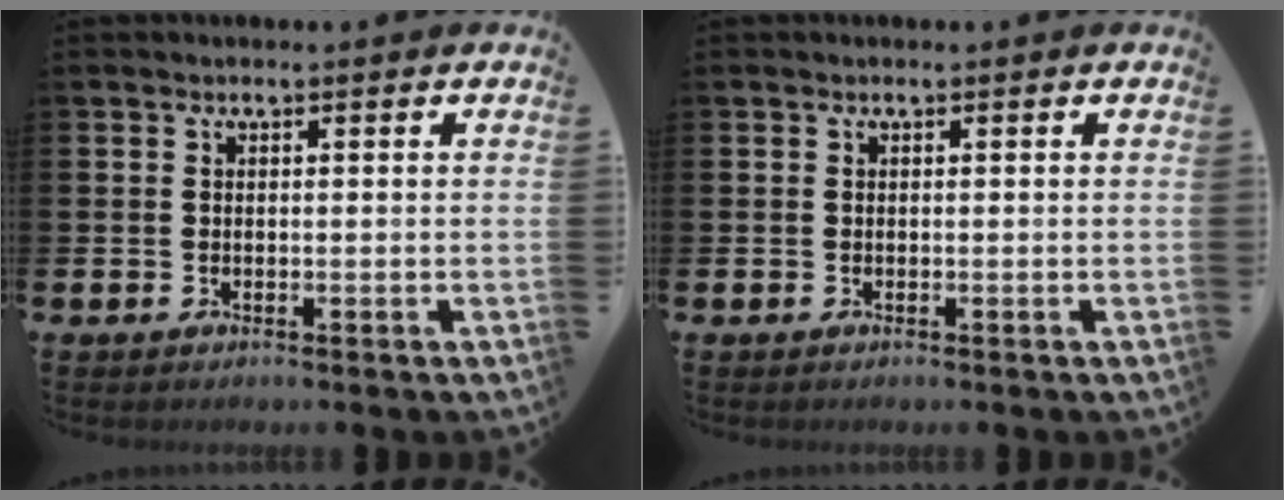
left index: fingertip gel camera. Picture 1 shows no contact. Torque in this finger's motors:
{"motor_torque": [-0.02, 0.02, 0.01, 0.00]}